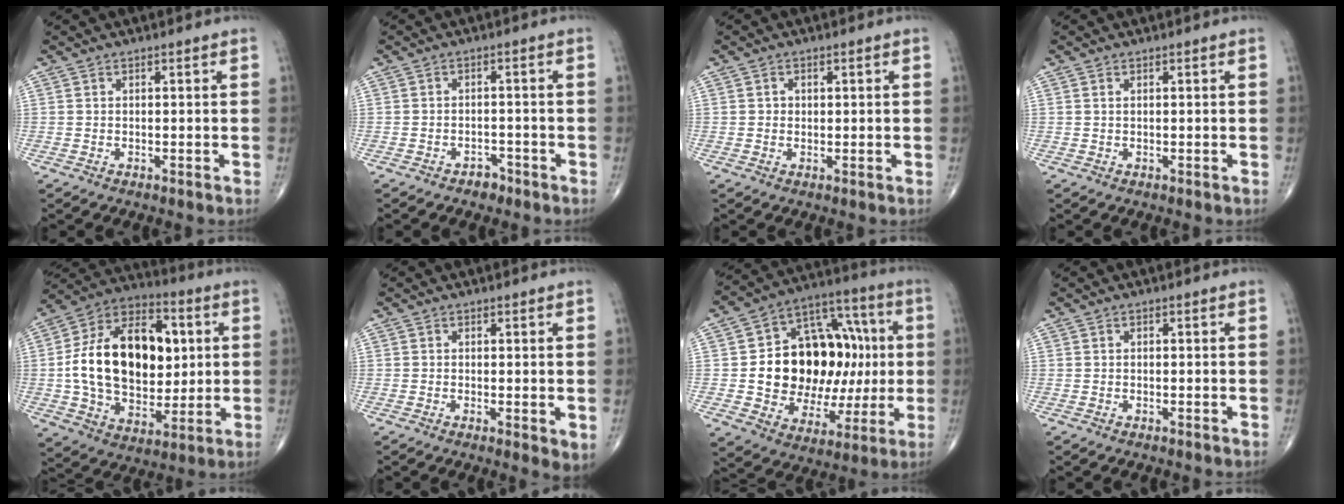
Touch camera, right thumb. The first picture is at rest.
{"total": 2.3, "force": [-1.8, 1.3, 0.5], "torque": [-0.003, 0.011, -0.028]}
{"total": 1.2, "force": [0.1, 1.1, 0.4], "torque": [-0.001, 0.000, 0.000]}
{"total": 0.5, "force": [0.3, 0.2, 0.4], "torque": [-0.010, 0.004, 0.006]}
{"total": 25.2, "force": [2.4, 16.4, 19.0], "torque": [-0.297, 0.008, 0.045]}
{"total": 2.8, "force": [-0.4, 0.8, 2.7], "torque": [-0.042, -0.012, -0.010]}
{"total": 25.0, "force": [0.7, 16.9, 18.4], "torque": [-0.243, 0.028, 0.026]}
{"total": 0.0}